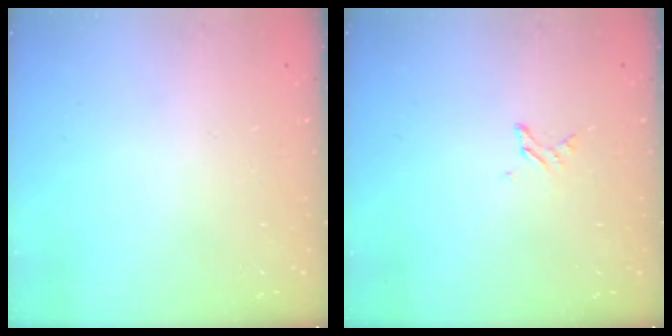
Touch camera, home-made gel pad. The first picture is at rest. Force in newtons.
{"total": 2.2, "press": 2.2, "slide": 0.3}